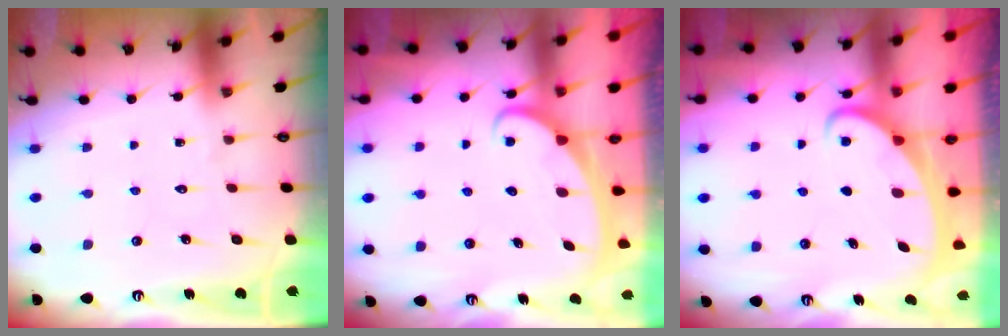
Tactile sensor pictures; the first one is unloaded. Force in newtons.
{"total": 2.5, "press": 2.5, "slide": 0.4}
{"total": 2.2, "press": 2.1, "slide": 0.3}